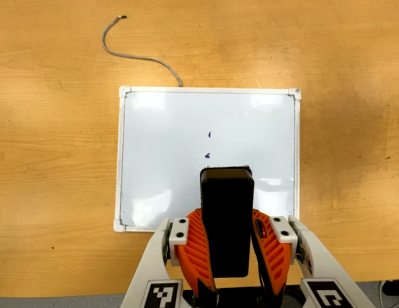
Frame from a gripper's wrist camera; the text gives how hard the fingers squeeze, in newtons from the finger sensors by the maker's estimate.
{"total": 8.2, "left": 6.8, "right": 9.6}